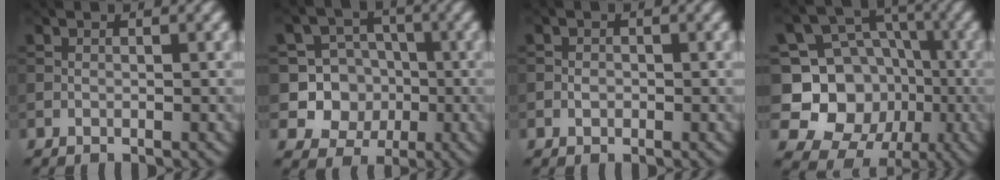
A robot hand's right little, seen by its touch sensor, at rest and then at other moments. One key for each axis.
{"total": 7.0, "fx": -1.3, "fy": 6.6, "fz": 1.7, "tx": -0.018, "ty": 0.014, "tz": -0.048}
{"total": 0.9, "fx": -0.3, "fy": 0.7, "fz": 0.4, "tx": -0.004, "ty": -0.002, "tz": -0.007}
{"total": 10.5, "fx": -2.0, "fy": 9.3, "fz": 4.4, "tx": -0.082, "ty": -0.002, "tz": -0.063}